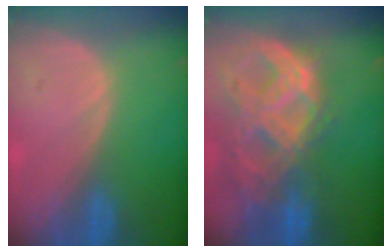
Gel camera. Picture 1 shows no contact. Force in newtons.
{"total": 11.3, "press": 9.6, "slide": 6.0}